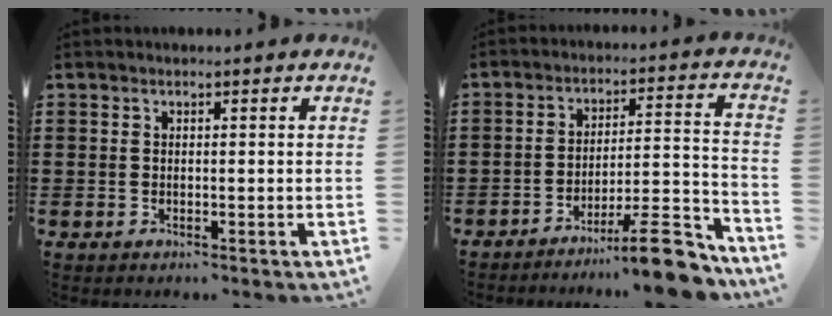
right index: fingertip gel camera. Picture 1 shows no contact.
{"total": 11.6, "force": [-9.3, 1.6, 6.8], "torque": [-0.082, 0.033, -0.171]}